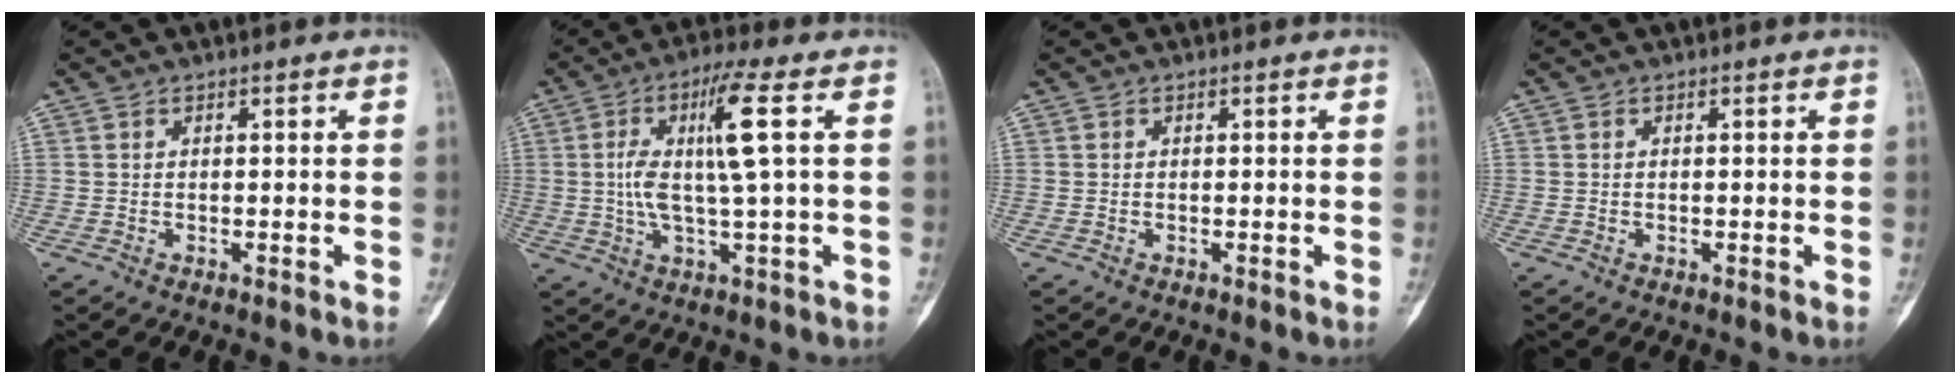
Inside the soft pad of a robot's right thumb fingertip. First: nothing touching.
{"total": 10.3, "force": [1.8, 0.6, 10.1], "torque": [-0.213, 0.003, 0.033]}
{"total": 0.0}
{"total": 0.0}